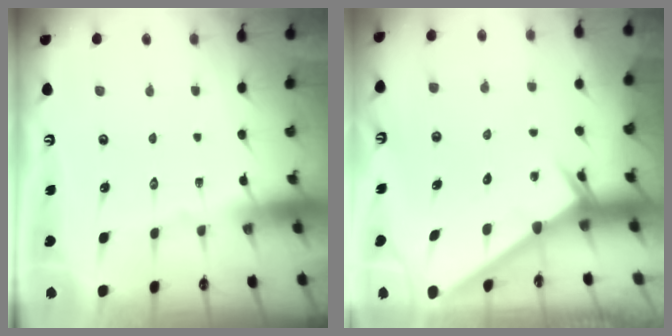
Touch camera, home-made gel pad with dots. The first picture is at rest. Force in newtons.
{"total": 2.6, "press": 2.6, "slide": 0.0}